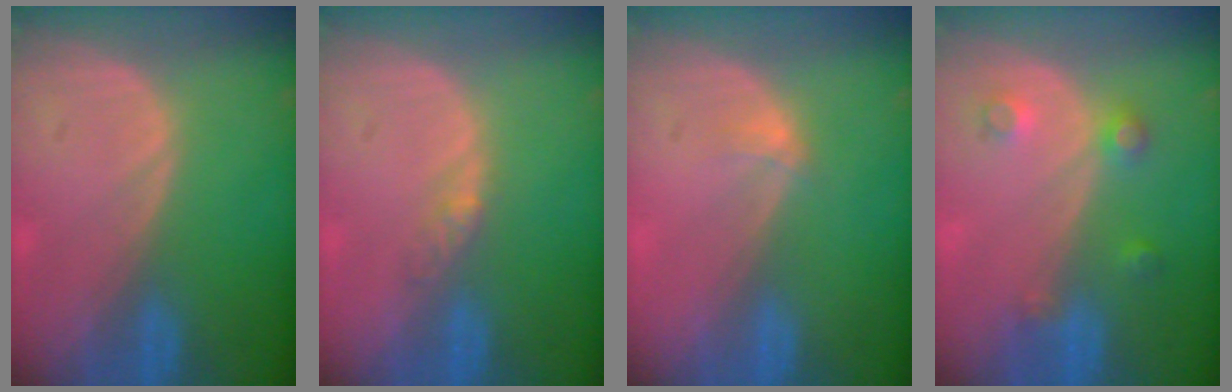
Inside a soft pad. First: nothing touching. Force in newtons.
{"total": 2.2, "press": 1.7, "slide": 1.3}
{"total": 1.3, "press": 0.9, "slide": 0.9}
{"total": 3.5, "press": 3.2, "slide": 1.6}